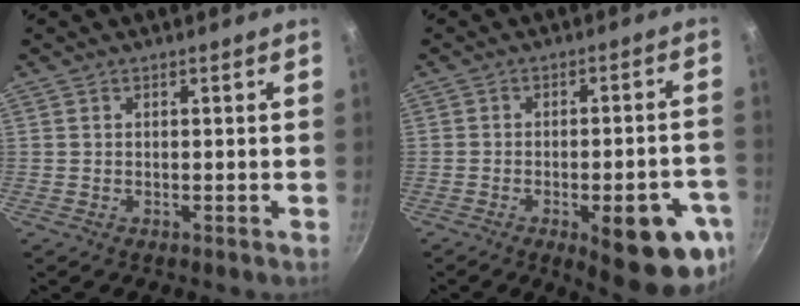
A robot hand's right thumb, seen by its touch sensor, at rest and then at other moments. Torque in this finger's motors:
{"motor_torque": [1.83, 1.56, 0.82, -0.94, 0.09]}